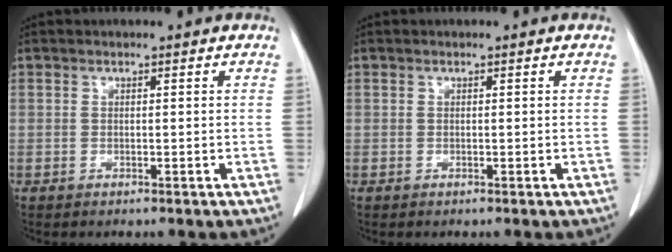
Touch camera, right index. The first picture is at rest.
{"total": 0.0}